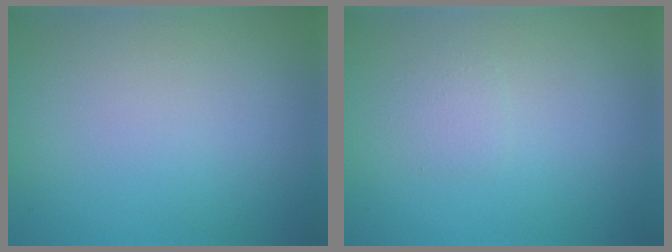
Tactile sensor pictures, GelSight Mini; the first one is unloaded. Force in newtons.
{"total": 1.0, "press": 1.0, "slide": 0.1}